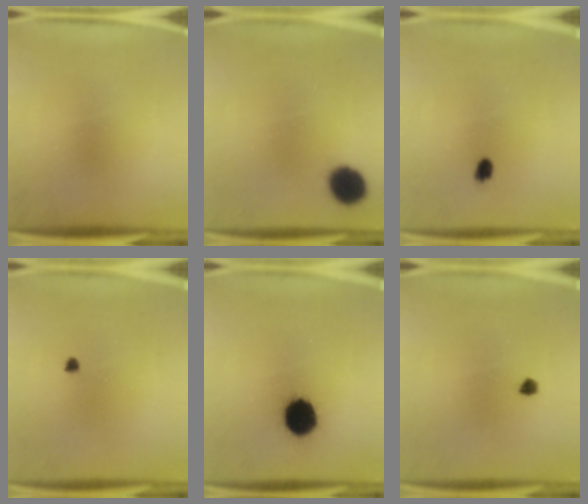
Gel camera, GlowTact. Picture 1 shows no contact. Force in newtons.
{"total": 9.2}
{"total": 2.7}
{"total": 1.0}
{"total": 11.4}
{"total": 1.3}